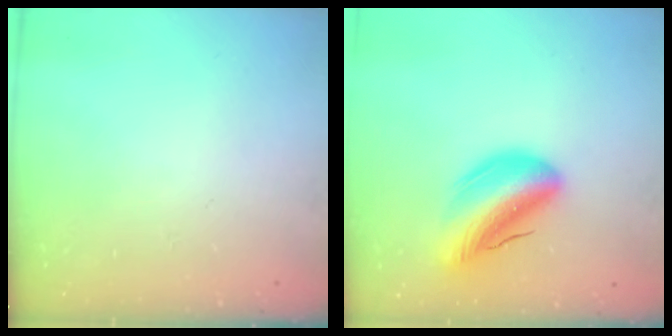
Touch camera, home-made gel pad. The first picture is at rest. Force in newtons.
{"total": 15.3, "press": 14.8, "slide": 3.8}